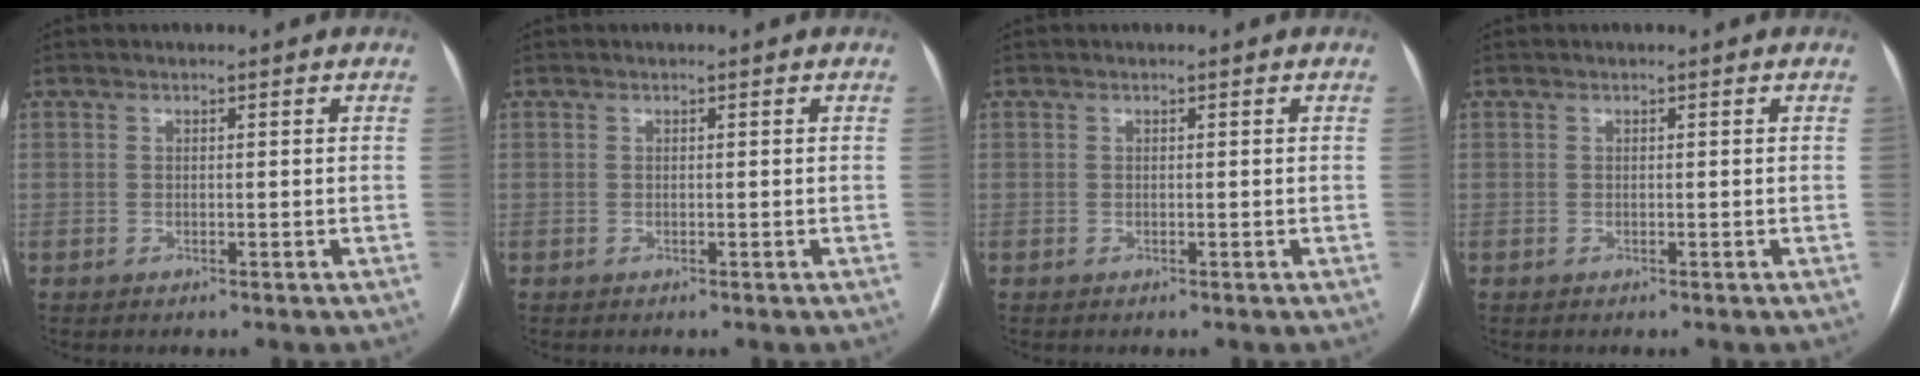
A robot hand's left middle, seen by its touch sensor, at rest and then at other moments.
{"total": 0.0}
{"total": 0.0}
{"total": 0.0}